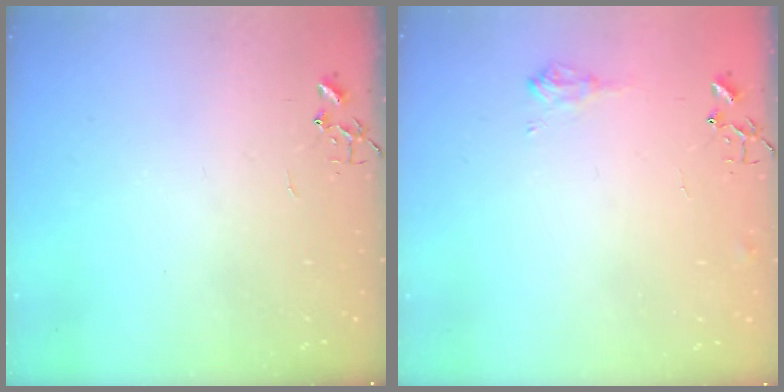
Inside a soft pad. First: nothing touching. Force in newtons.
{"total": 7.4, "press": 7.4, "slide": 0.5}